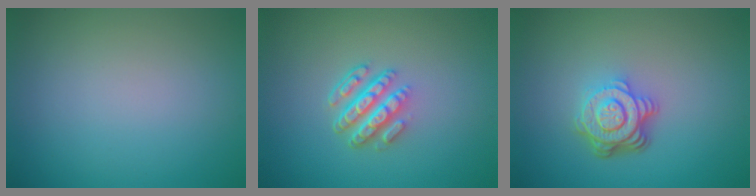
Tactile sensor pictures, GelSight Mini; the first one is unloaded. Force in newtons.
{"total": 4.7, "press": 3.3, "slide": 3.3}
{"total": 4.9, "press": 3.4, "slide": 3.5}